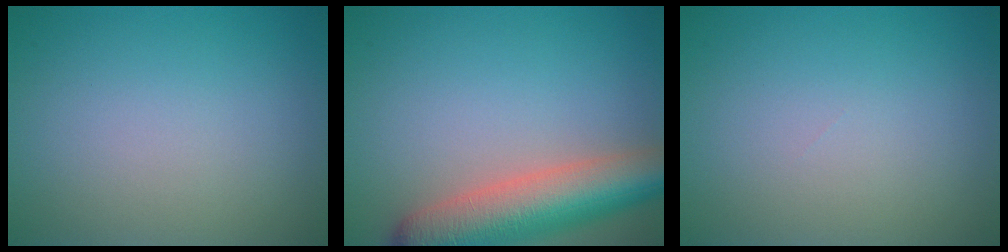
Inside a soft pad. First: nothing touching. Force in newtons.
{"total": 8.3, "press": 8.2, "slide": 0.7}
{"total": 0.0}